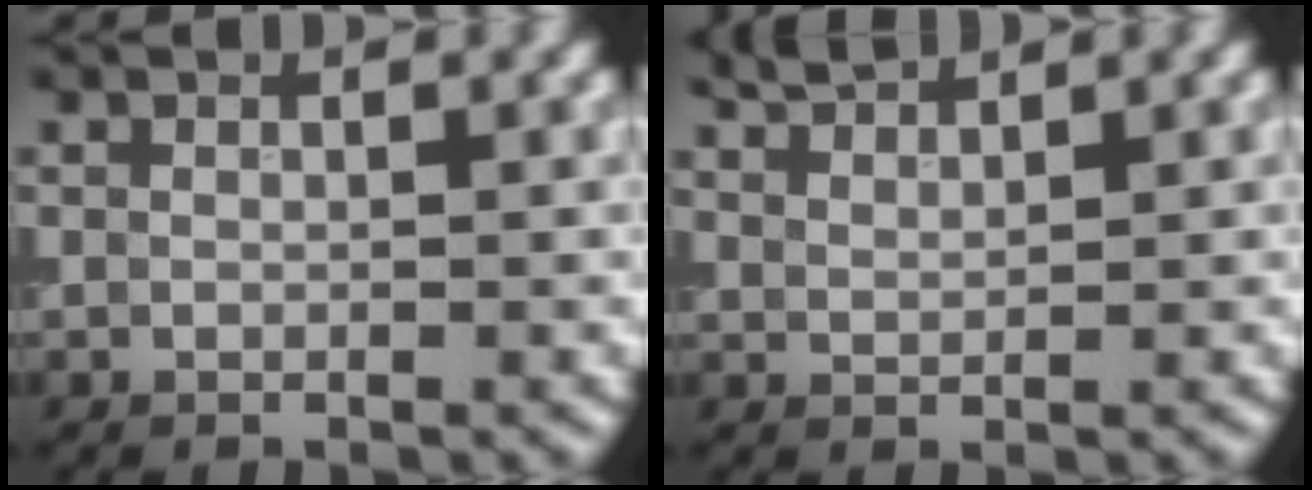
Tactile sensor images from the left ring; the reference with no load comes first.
{"total": 2.2, "force": [2.1, 0.2, 0.6], "torque": [-0.010, 0.005, 0.043]}